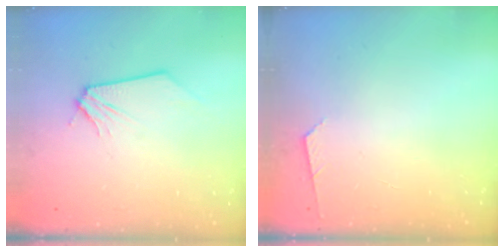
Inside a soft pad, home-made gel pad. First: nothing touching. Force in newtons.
{"total": 2.6, "press": 2.6, "slide": 0.4}